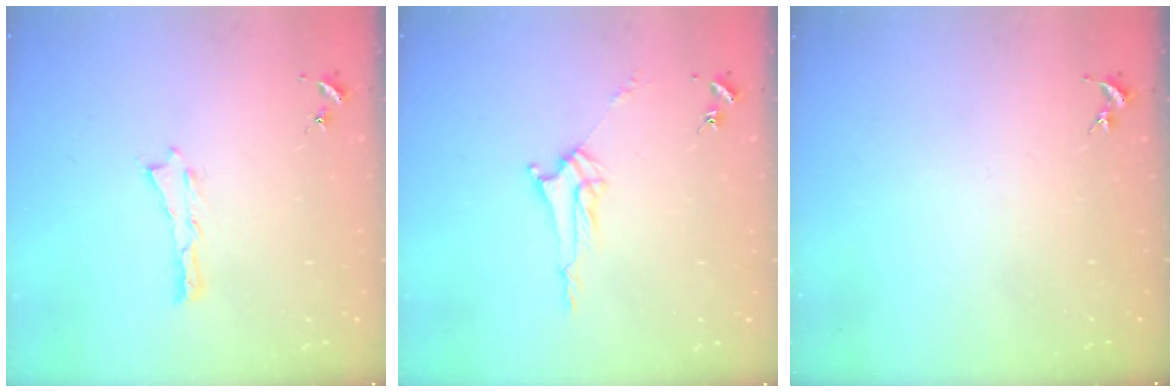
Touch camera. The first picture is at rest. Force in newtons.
{"total": 3.0, "press": 3.0, "slide": 0.3}
{"total": 0.0}